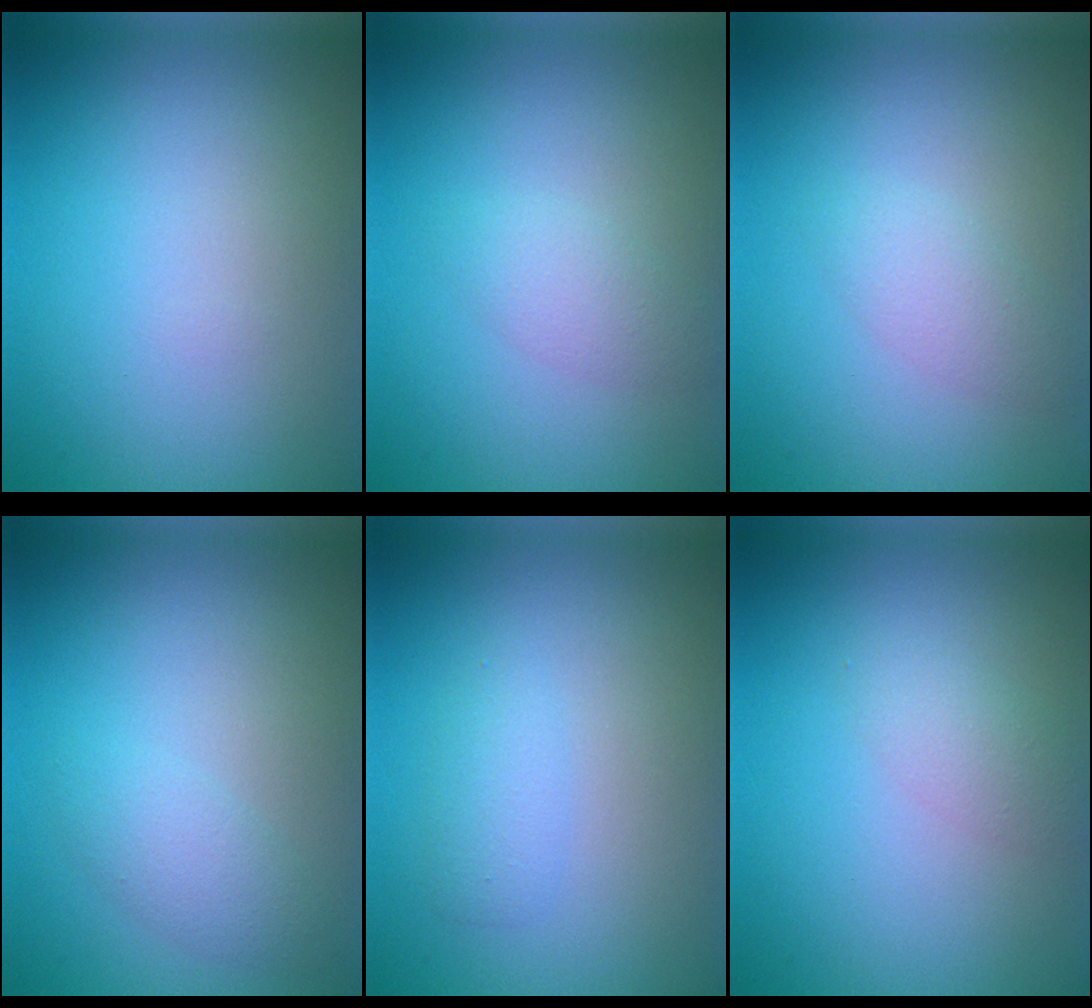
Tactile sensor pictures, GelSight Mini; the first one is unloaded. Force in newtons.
{"total": 1.7, "press": 1.7, "slide": 0.1}
{"total": 1.8, "press": 1.8, "slide": 0.0}
{"total": 2.0, "press": 2.0, "slide": 0.1}
{"total": 1.5, "press": 1.4, "slide": 0.1}
{"total": 1.5, "press": 1.5, "slide": 0.1}